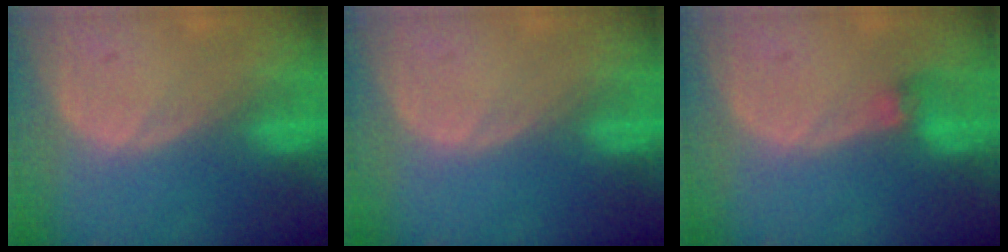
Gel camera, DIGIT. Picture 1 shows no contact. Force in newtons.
{"total": 0.0}
{"total": 2.8, "press": 2.6, "slide": 1.1}